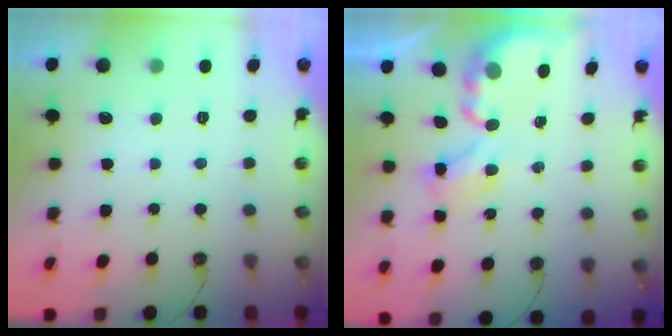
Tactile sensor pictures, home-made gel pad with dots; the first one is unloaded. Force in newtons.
{"total": 4.3, "press": 4.3, "slide": 0.0}